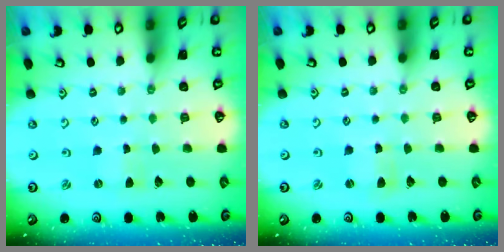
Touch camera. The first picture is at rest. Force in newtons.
{"total": 1.2, "press": 1.2, "slide": 0.2}